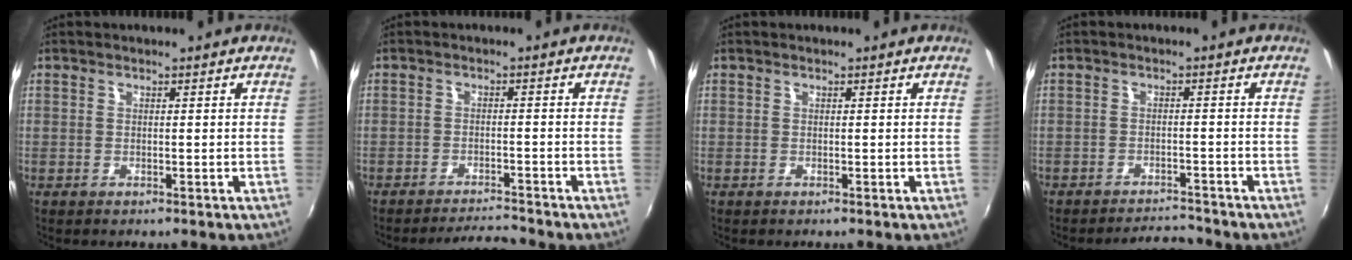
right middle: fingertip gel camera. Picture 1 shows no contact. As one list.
[{"total": 4.6, "force": [-4.5, -0.1, 0.7], "torque": [-0.030, 0.001, -0.074]}, {"total": 0.0}, {"total": 4.6, "force": [-4.6, 0.5, 0.3], "torque": [-0.021, 0.003, -0.072]}]